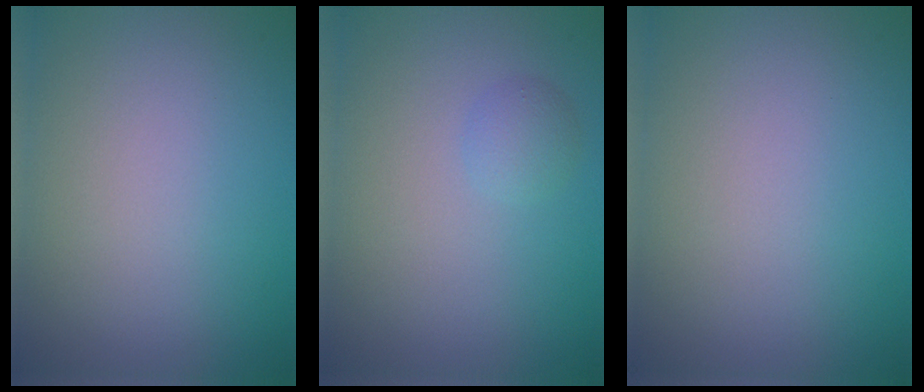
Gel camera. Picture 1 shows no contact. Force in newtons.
{"total": 1.3, "press": 1.3, "slide": 0.1}
{"total": 0.0}